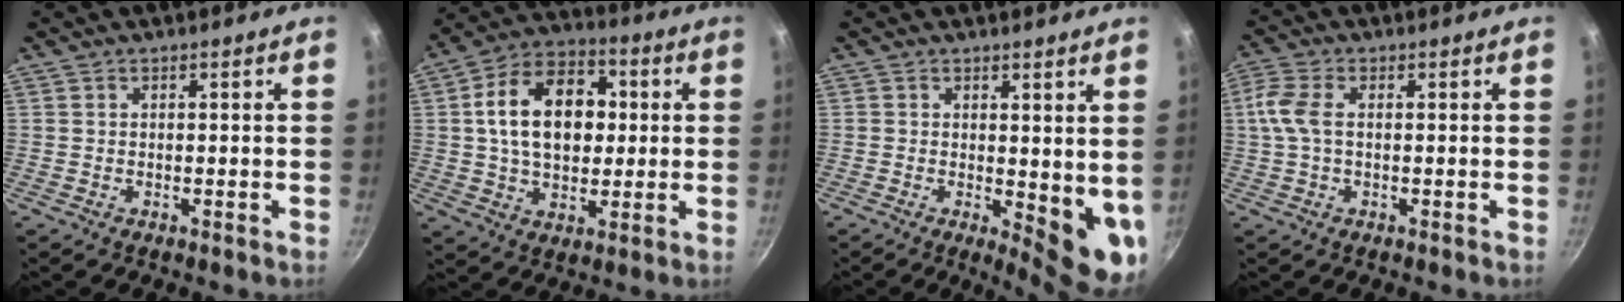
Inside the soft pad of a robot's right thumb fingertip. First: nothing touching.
{"total": 17.1, "force": [2.2, 11.7, 12.3], "torque": [-0.167, 0.020, 0.026]}
{"total": 8.6, "force": [0.5, 3.7, 7.8], "torque": [-0.078, -0.020, 0.011]}
{"total": 5.7, "force": [0.6, 3.1, 4.7], "torque": [-0.111, 0.013, 0.005]}